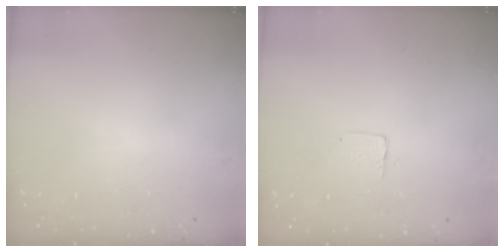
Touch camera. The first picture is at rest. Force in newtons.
{"total": 3.7, "press": 3.6, "slide": 0.3}